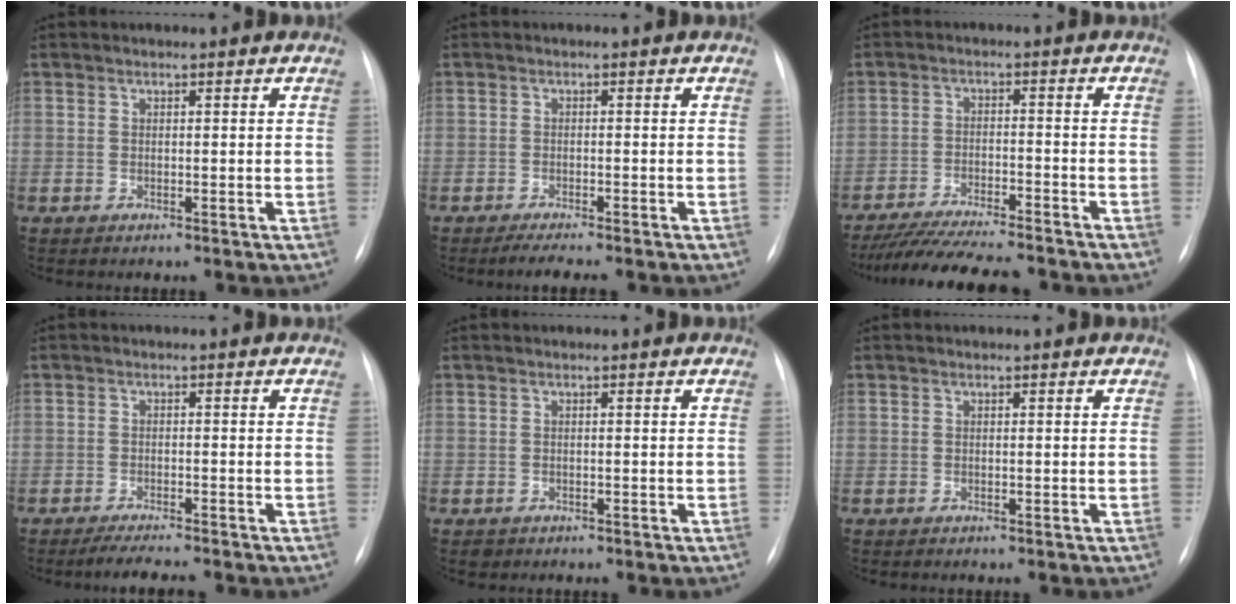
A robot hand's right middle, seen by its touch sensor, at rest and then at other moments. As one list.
[{"total": 2.9, "force": [-2.4, 0.0, 1.6], "torque": [-0.031, -0.008, -0.037]}, {"total": 14.2, "force": [-12.7, 1.2, 6.3], "torque": [-0.103, -0.018, -0.193]}, {"total": 4.3, "force": [-3.7, 0.1, 2.1], "torque": [-0.036, -0.014, -0.059]}, {"total": 0.9, "force": [-0.7, 0.7, 0.1], "torque": [-0.005, 0.002, -0.008]}, {"total": 0.0}]